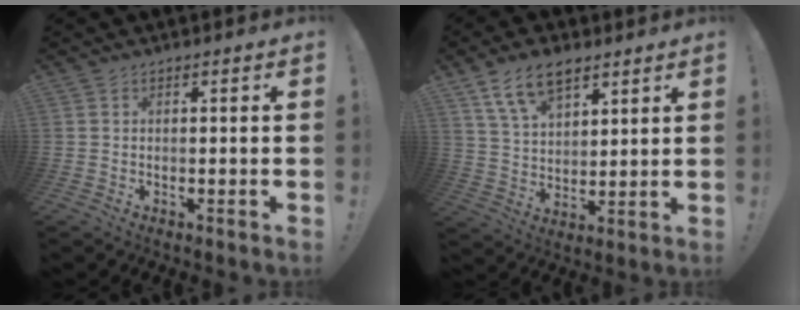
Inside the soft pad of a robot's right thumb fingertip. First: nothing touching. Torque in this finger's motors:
{"motor_torque": [0.10, 0.35, 0.08, 0.33, 0.22]}